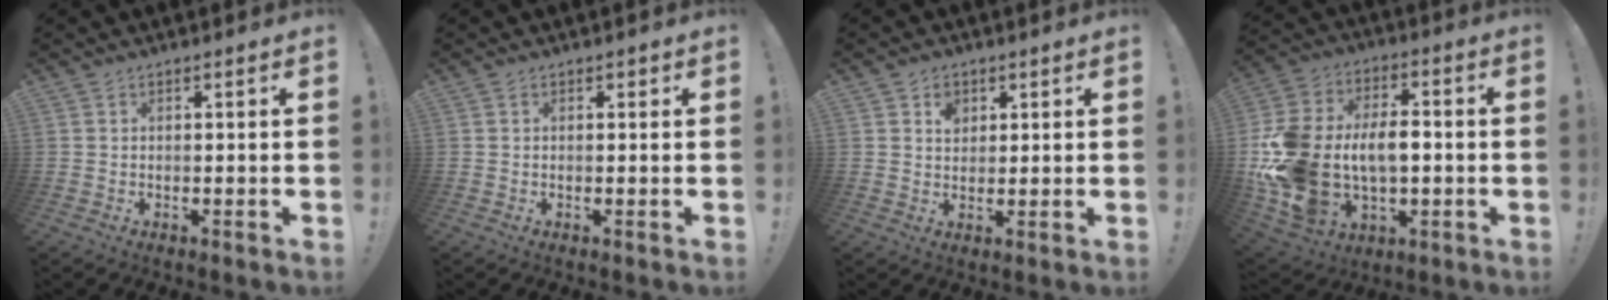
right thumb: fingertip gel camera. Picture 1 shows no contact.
{"total": 0.7, "force": [0.5, 0.5, 0.2], "torque": [0.004, -0.002, 0.008]}
{"total": 4.2, "force": [2.1, 3.4, 1.4], "torque": [-0.005, -0.010, 0.033]}
{"total": 21.9, "force": [-0.2, 15.5, 15.4], "torque": [-0.324, 0.006, 0.013]}